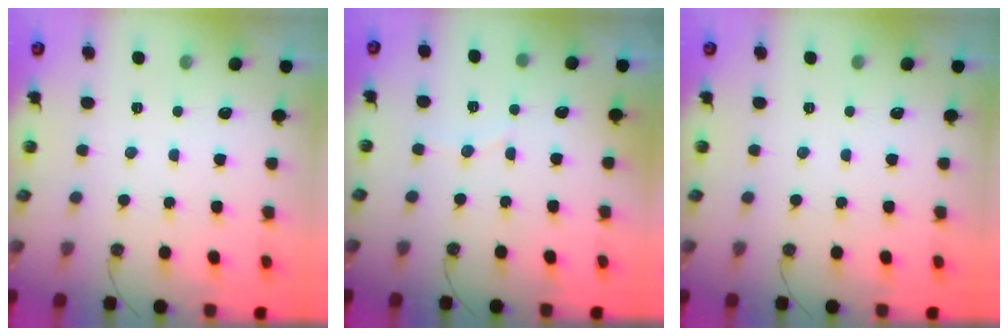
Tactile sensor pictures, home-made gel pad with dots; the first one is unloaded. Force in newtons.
{"total": 3.7, "press": 3.6, "slide": 0.9}
{"total": 0.0}